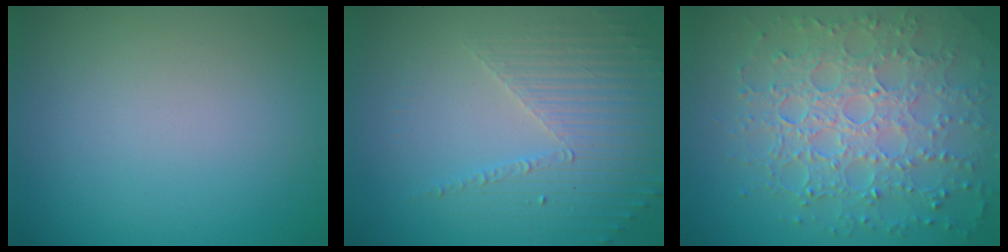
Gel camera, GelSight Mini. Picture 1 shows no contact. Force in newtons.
{"total": 3.8, "press": 3.3, "slide": 1.9}
{"total": 7.7, "press": 5.5, "slide": 5.4}